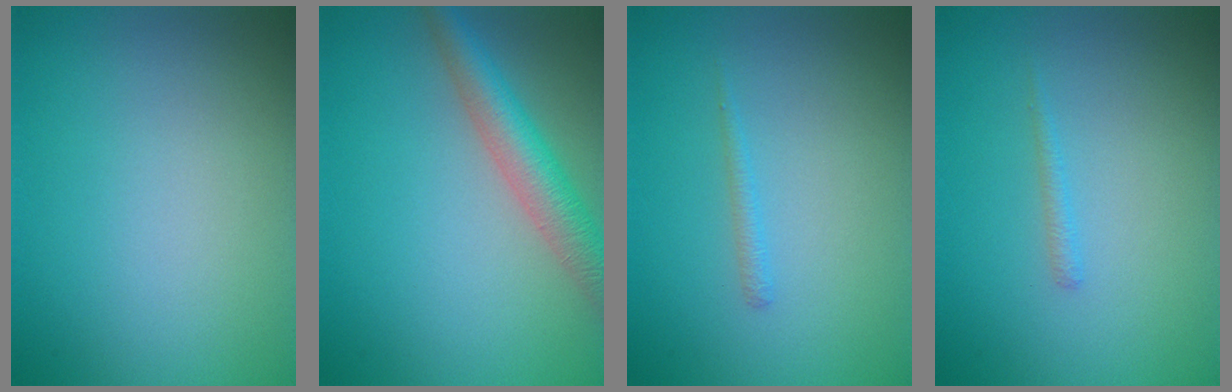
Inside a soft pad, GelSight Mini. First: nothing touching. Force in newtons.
{"total": 4.5, "press": 4.5, "slide": 0.2}
{"total": 0.8, "press": 0.8, "slide": 0.1}
{"total": 0.7, "press": 0.7, "slide": 0.1}